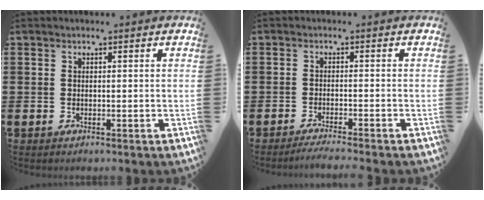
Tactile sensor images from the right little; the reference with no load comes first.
{"total": 1.6, "force": [-1.4, -0.2, 0.7], "torque": [-0.010, 0.001, -0.026]}